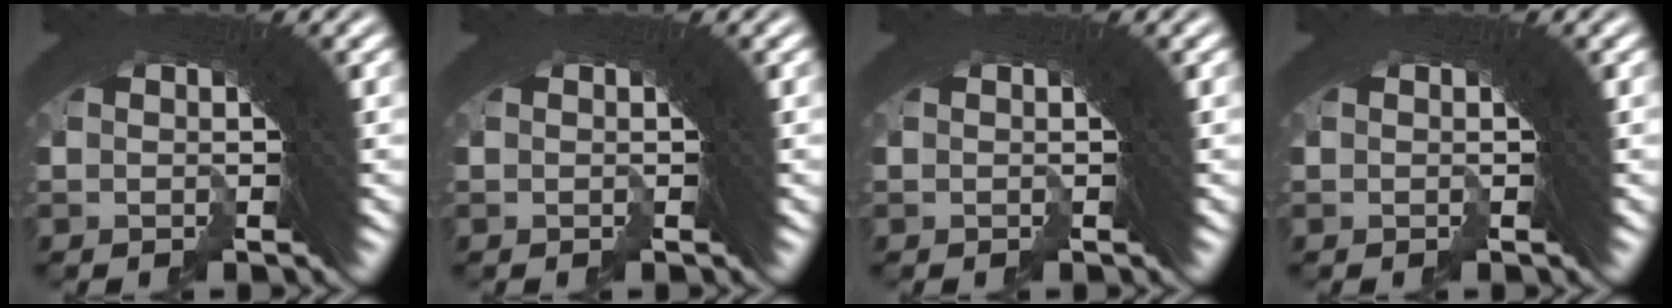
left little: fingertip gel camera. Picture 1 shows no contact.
{"total": 0.0}
{"total": 0.0}
{"total": 0.0}